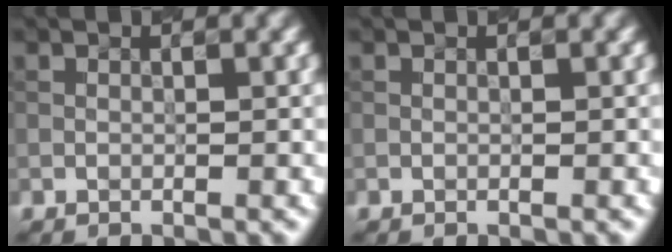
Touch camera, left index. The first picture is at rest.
{"total": 0.0}